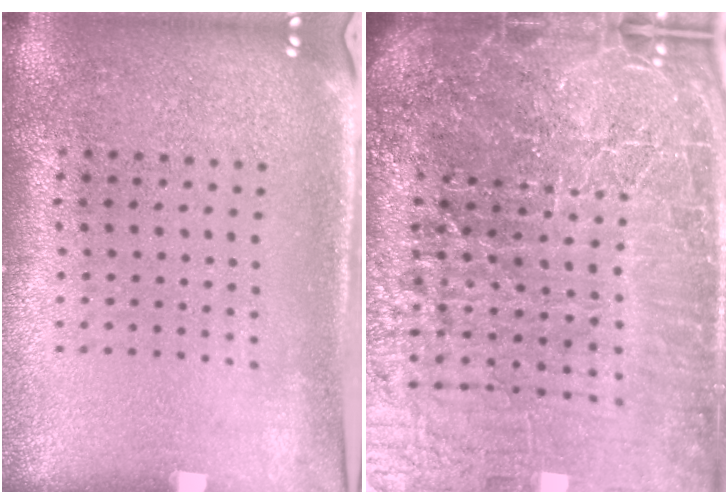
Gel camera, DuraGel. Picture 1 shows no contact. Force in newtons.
{"total": 7.7, "press": 6.7, "slide": 3.9}